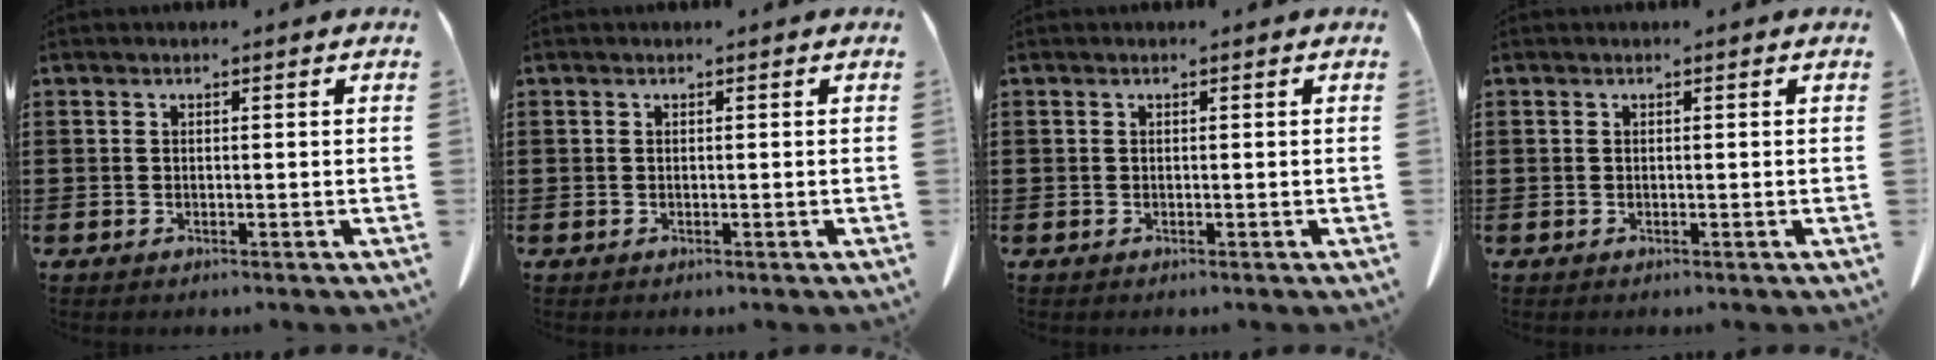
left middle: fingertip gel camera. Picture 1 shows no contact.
{"total": 0.0}
{"total": 0.0}
{"total": 0.0}